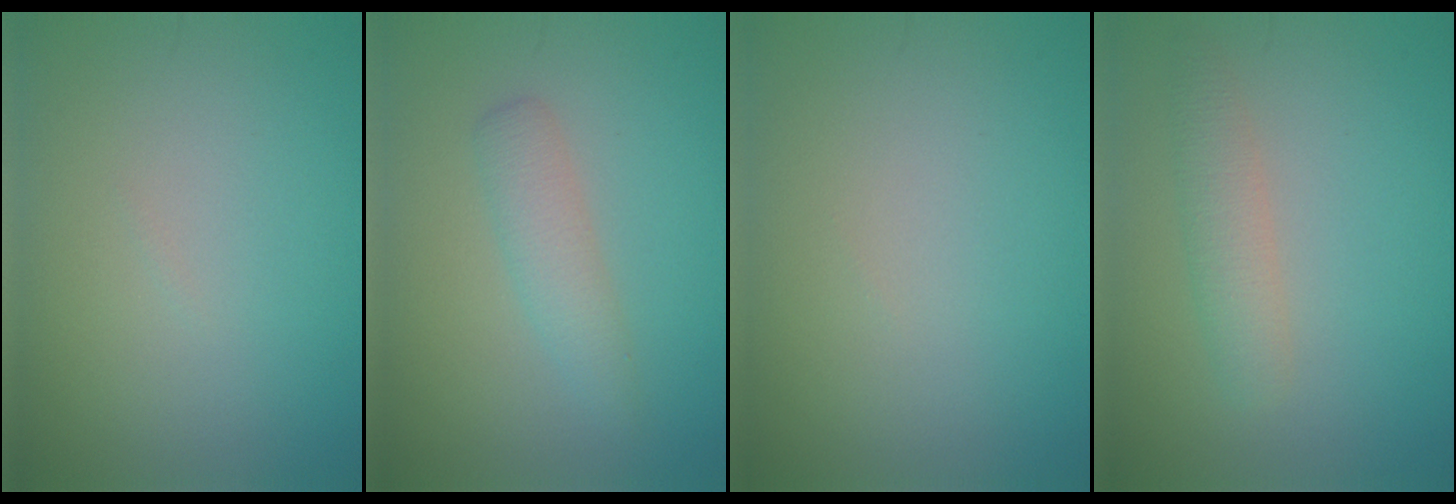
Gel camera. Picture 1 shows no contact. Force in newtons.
{"total": 2.4, "press": 2.4, "slide": 0.0}
{"total": 0.0}
{"total": 2.4, "press": 2.4, "slide": 0.2}